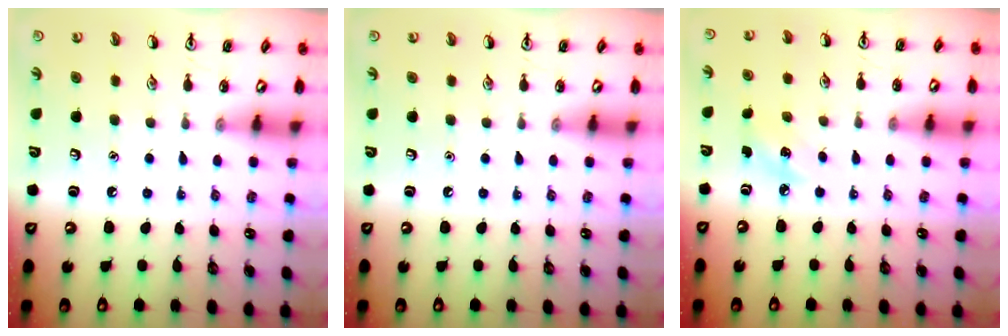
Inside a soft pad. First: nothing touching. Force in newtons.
{"total": 0.0}
{"total": 4.8, "press": 4.6, "slide": 1.5}